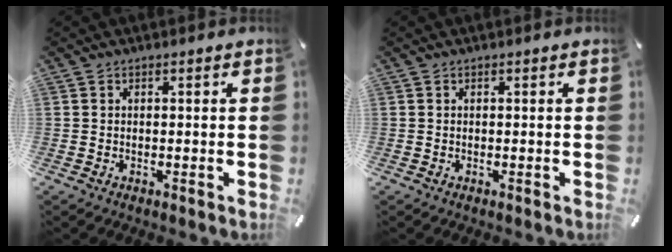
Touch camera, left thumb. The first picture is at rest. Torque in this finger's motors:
{"motor_torque": [-0.10, -0.03, 0.03, -0.06, 0.00]}